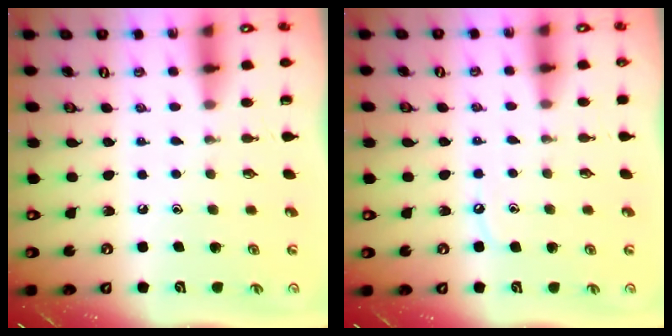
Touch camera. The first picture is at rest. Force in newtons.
{"total": 4.5, "press": 4.4, "slide": 0.6}